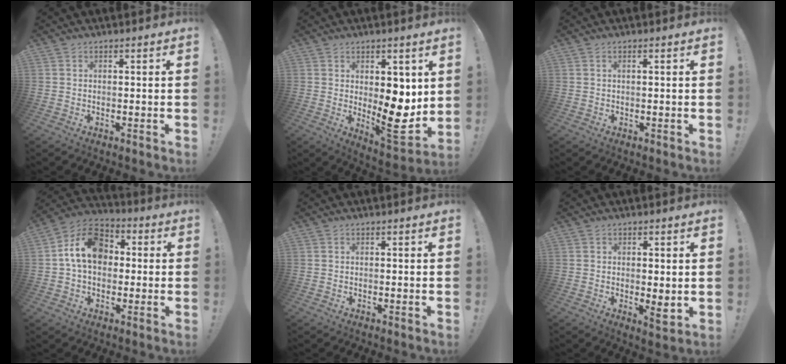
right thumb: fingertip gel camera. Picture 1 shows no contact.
{"total": 11.8, "force": [0.6, 6.0, 10.1], "torque": [-0.112, -0.022, 0.021]}
{"total": 0.8, "force": [0.1, -0.2, 0.8], "torque": [-0.014, 0.000, 0.001]}
{"total": 14.9, "force": [2.6, 11.0, 9.7], "torque": [-0.148, 0.012, 0.053]}
{"total": 0.0}
{"total": 4.1, "force": [-0.2, 1.5, 3.8], "torque": [-0.042, -0.008, -0.002]}